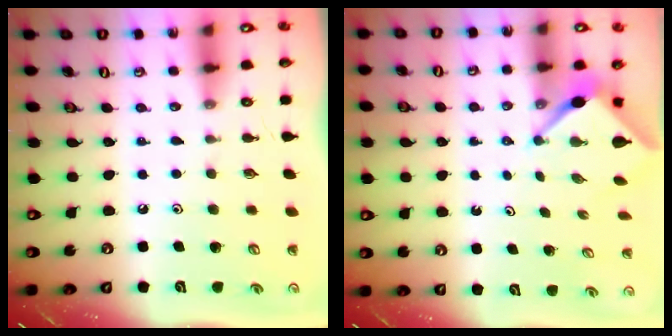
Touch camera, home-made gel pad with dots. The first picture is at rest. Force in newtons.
{"total": 3.1, "press": 3.1, "slide": 0.2}